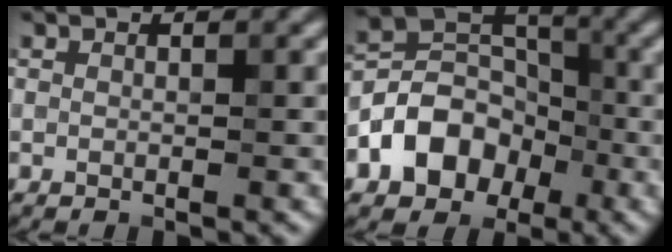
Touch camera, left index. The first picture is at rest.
{"total": 6.4, "force": [-2.7, 4.9, 3.1], "torque": [-0.036, 0.002, -0.057]}